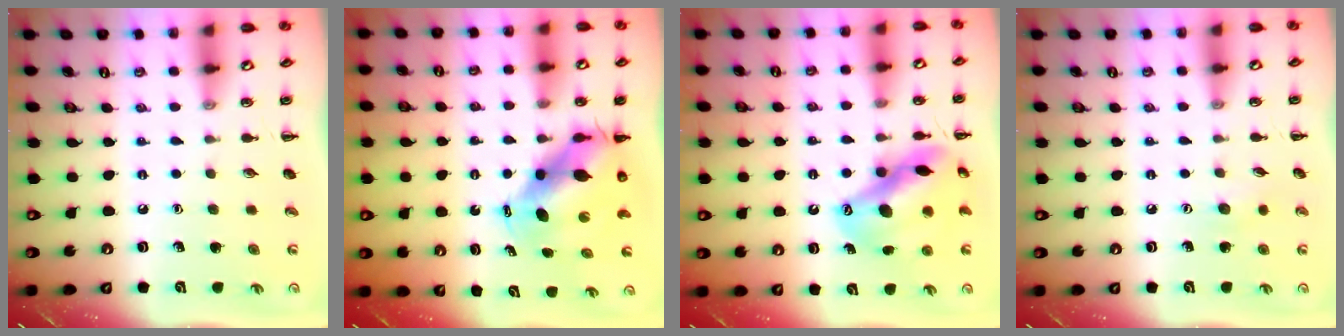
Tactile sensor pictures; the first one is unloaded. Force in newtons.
{"total": 9.2, "press": 9.0, "slide": 2.2}
{"total": 15.6, "press": 15.0, "slide": 4.1}
{"total": 4.9, "press": 4.8, "slide": 1.0}